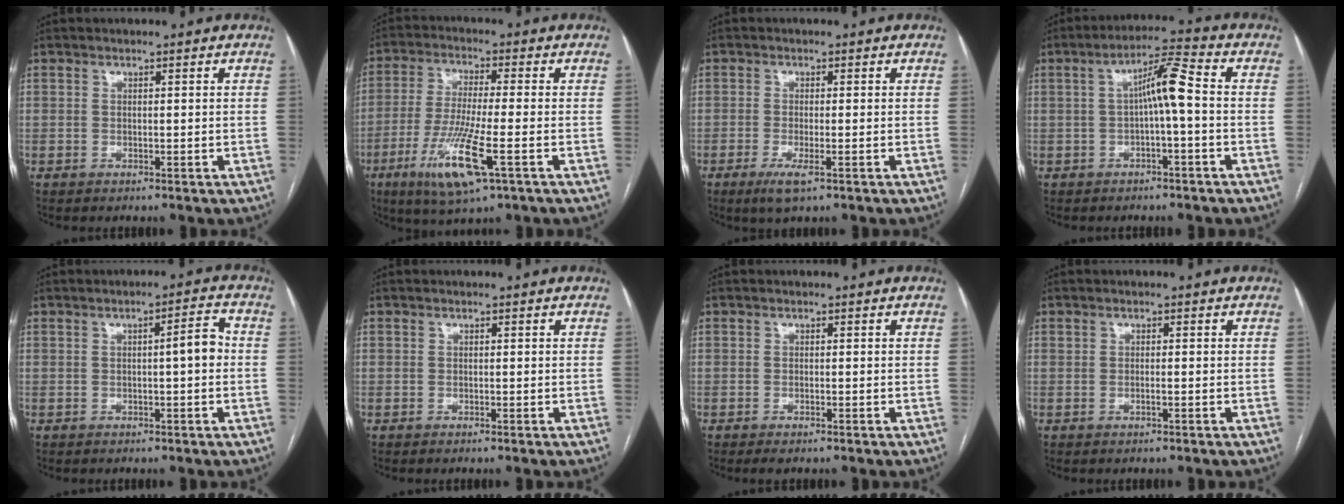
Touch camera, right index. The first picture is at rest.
{"total": 11.4, "force": [-4.7, 0.8, 10.3], "torque": [-0.211, -0.025, -0.086]}
{"total": 3.3, "force": [-1.7, 0.4, 2.8], "torque": [-0.051, -0.008, -0.030]}
{"total": 6.3, "force": [-0.2, 0.3, 6.3], "torque": [-0.104, 0.025, -0.004]}
{"total": 3.7, "force": [0.0, 0.5, 3.7], "torque": [-0.051, 0.012, -0.002]}
{"total": 0.0}
{"total": 0.8, "force": [-0.5, -0.1, 0.6], "torque": [-0.010, -0.002, -0.008]}
{"total": 0.5, "force": [-0.1, 0.0, 0.5], "torque": [-0.011, 0.000, -0.002]}